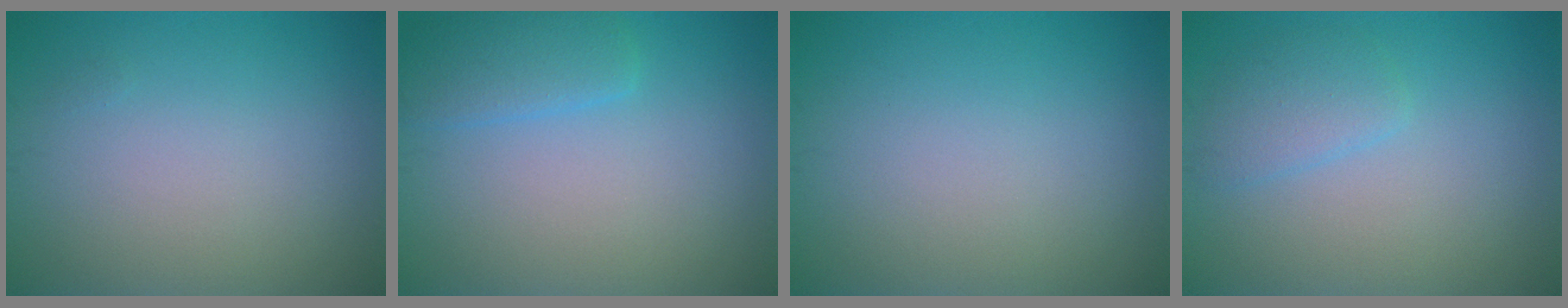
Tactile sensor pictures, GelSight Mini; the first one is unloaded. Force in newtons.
{"total": 2.5, "press": 2.5, "slide": 0.3}
{"total": 0.0}
{"total": 2.2, "press": 2.1, "slide": 0.2}